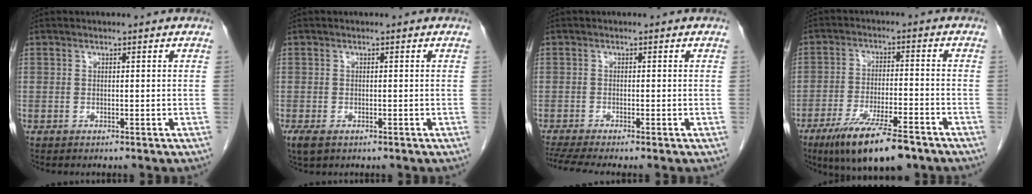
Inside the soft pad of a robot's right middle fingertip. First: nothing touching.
{"total": 2.5, "force": [-1.4, 1.2, 1.6], "torque": [-0.040, -0.007, -0.020]}
{"total": 4.7, "force": [-3.9, -0.3, 2.6], "torque": [-0.047, -0.010, -0.069]}
{"total": 12.8, "force": [-8.9, 2.5, 8.8], "torque": [-0.154, -0.026, -0.149]}